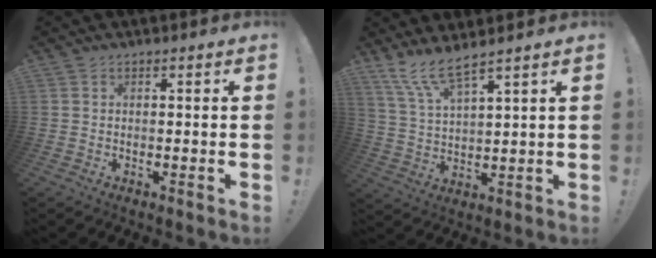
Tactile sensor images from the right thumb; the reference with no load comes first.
{"total": 8.7, "force": [7.0, 1.4, 5.0], "torque": [-0.107, -0.032, 0.129]}